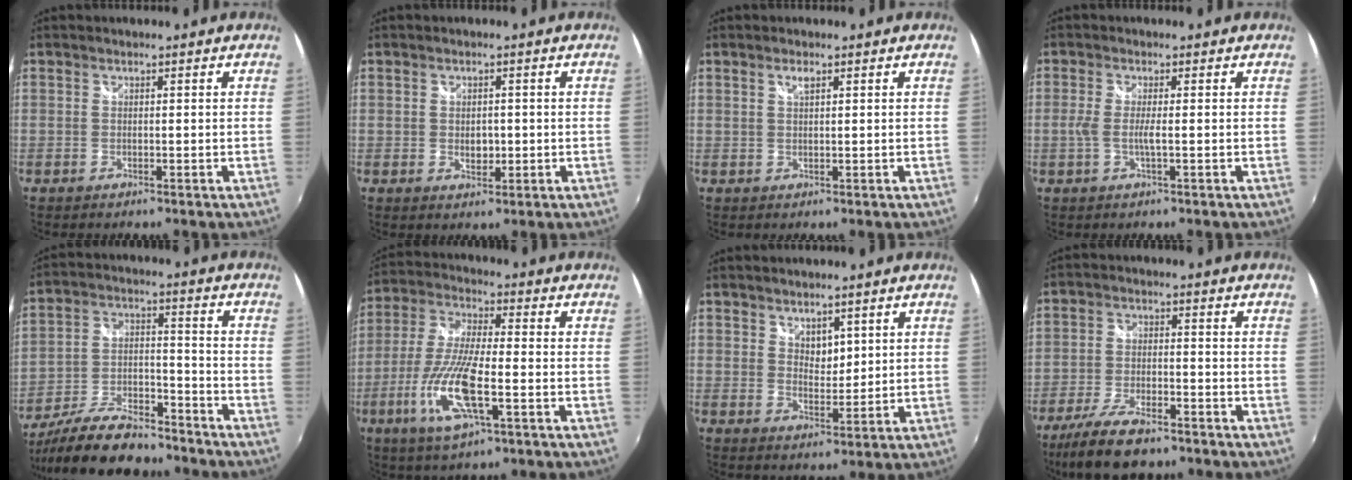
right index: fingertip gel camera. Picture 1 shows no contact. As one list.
[{"total": 2.6, "force": [-0.2, 1.9, 1.8], "torque": [-0.028, -0.002, -0.003]}, {"total": 1.4, "force": [0.9, 0.3, 1.0], "torque": [-0.017, 0.002, 0.014]}, {"total": 2.7, "force": [-0.6, -0.3, 2.6], "torque": [-0.055, -0.004, -0.014]}, {"total": 17.4, "force": [-14.5, 5.1, 8.2], "torque": [-0.164, -0.011, -0.235]}, {"total": 13.6, "force": [-4.7, 3.2, 12.3], "torque": [-0.266, -0.014, -0.093]}, {"total": 3.6, "force": [2.3, 2.1, 1.8], "torque": [-0.022, -0.003, 0.041]}, {"total": 11.6, "force": [-8.9, 3.6, 6.5], "torque": [-0.150, -0.025, -0.158]}]